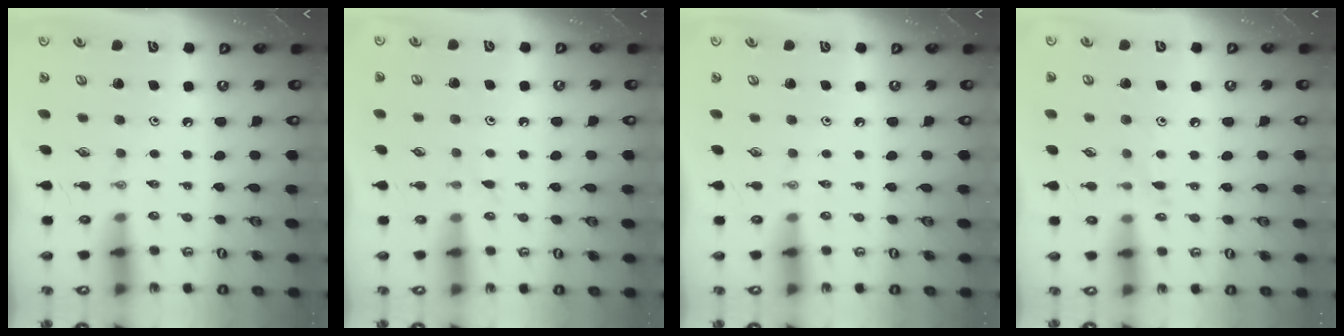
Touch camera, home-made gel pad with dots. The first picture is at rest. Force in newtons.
{"total": 5.3, "press": 5.2, "slide": 0.6}
{"total": 0.0}
{"total": 6.3, "press": 6.3, "slide": 0.4}